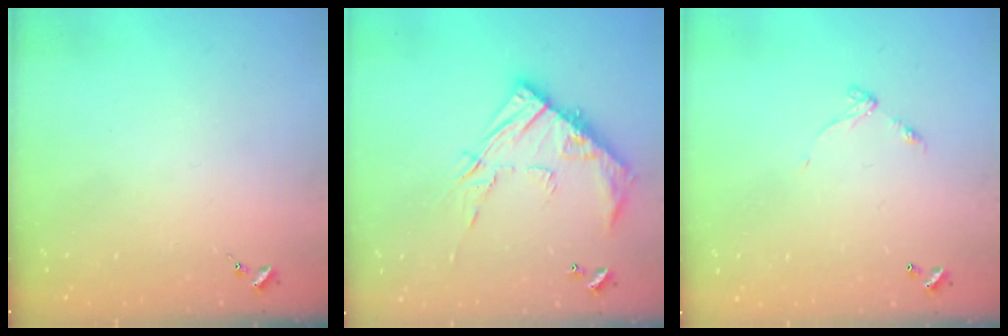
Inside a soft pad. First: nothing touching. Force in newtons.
{"total": 15.0, "press": 15.0, "slide": 1.0}
{"total": 5.6, "press": 5.6, "slide": 0.5}